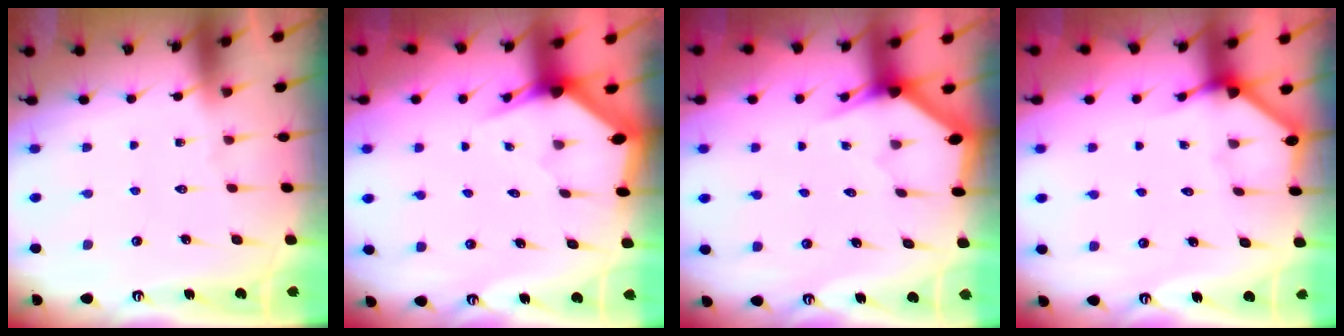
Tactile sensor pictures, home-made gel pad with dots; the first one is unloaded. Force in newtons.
{"total": 3.0, "press": 3.0, "slide": 0.2}
{"total": 3.1, "press": 3.1, "slide": 0.0}
{"total": 2.5, "press": 2.5, "slide": 0.2}